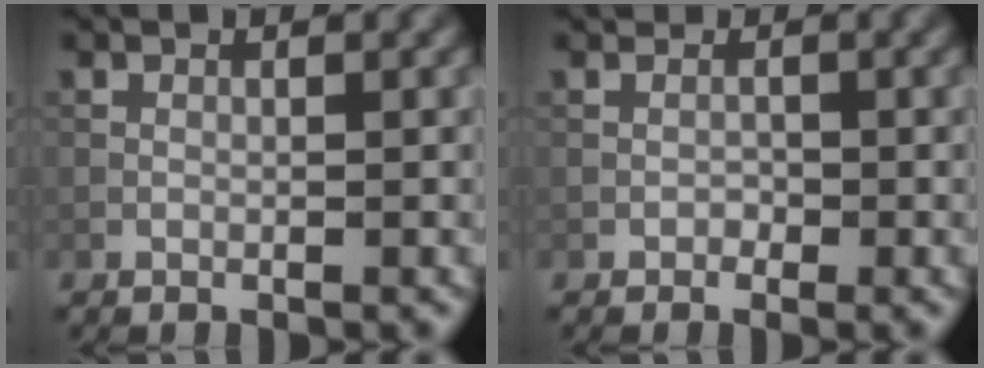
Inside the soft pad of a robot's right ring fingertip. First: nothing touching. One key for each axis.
{"total": 0.9, "fx": -0.2, "fy": 0.9, "fz": 0.1, "tx": 0.007, "ty": 0.000, "tz": -0.008}